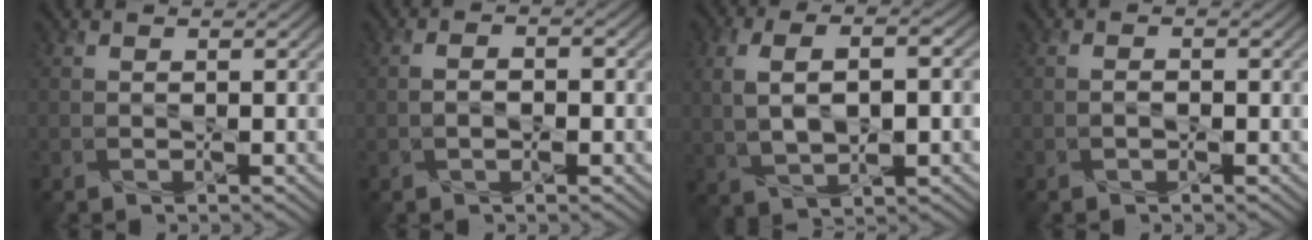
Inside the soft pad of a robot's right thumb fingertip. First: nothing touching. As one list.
[{"total": 2.4, "force": [-0.5, 1.4, 1.9], "torque": [-0.022, -0.001, -0.014]}, {"total": 9.0, "force": [0.6, 4.4, 7.9], "torque": [-0.169, 0.006, 0.016]}, {"total": 0.8, "force": [-0.3, 0.4, 0.6], "torque": [-0.014, 0.000, -0.005]}]